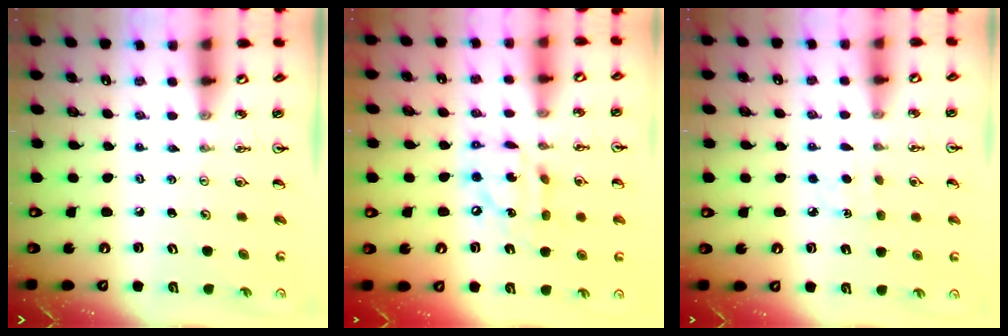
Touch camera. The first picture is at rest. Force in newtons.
{"total": 12.4, "press": 12.4, "slide": 0.9}
{"total": 2.9, "press": 2.9, "slide": 0.3}